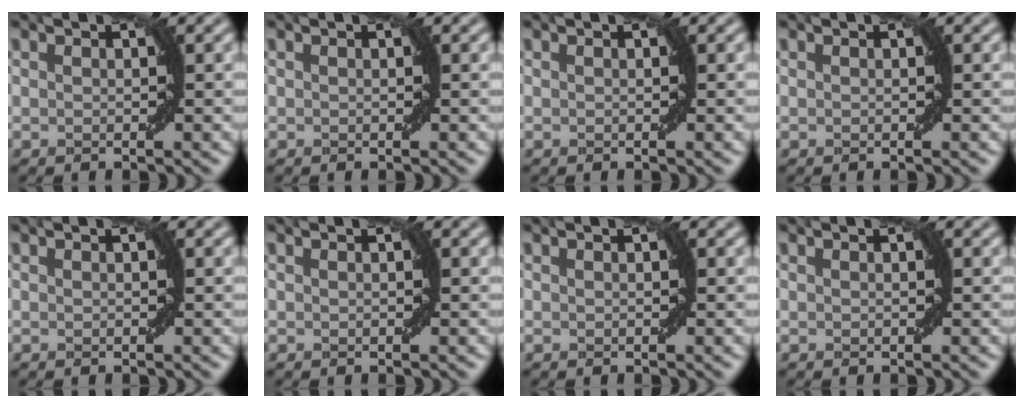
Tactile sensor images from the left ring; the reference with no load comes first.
{"total": 0.0}
{"total": 0.0}
{"total": 0.0}
{"total": 0.0}
{"total": 0.0}
{"total": 0.0}
{"total": 0.0}